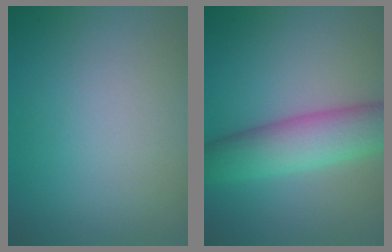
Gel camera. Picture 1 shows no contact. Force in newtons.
{"total": 6.3, "press": 6.3, "slide": 0.1}